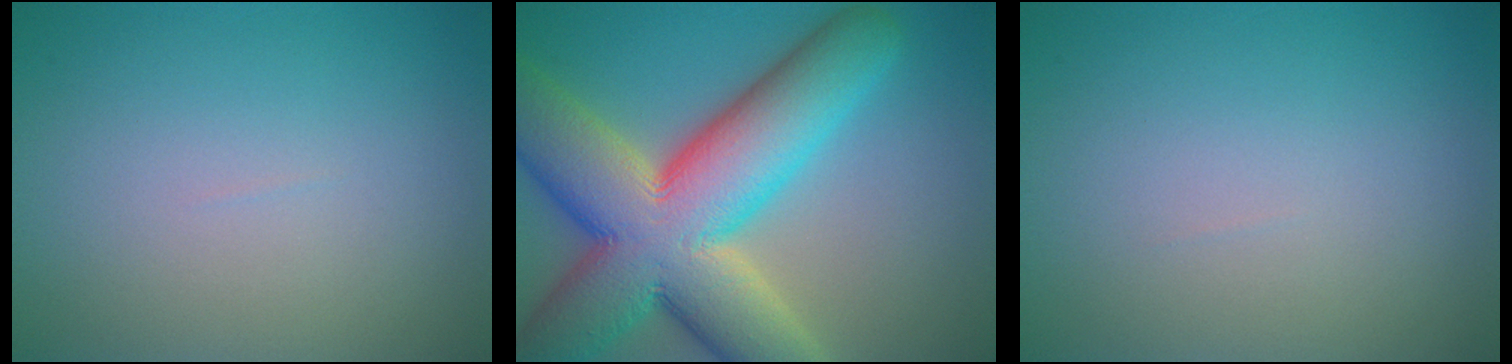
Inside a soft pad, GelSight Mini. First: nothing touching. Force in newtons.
{"total": 16.0, "press": 16.0, "slide": 1.2}
{"total": 0.0}